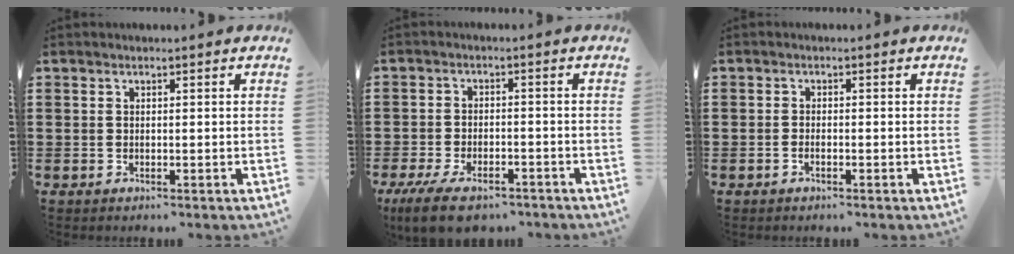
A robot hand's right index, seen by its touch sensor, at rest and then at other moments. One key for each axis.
{"total": 5.8, "fx": -4.5, "fy": 1.8, "fz": 3.2, "tx": -0.071, "ty": -0.002, "tz": -0.086}
{"total": 0.8, "fx": -0.5, "fy": 0.2, "fz": 0.6, "tx": -0.013, "ty": -0.004, "tz": -0.008}